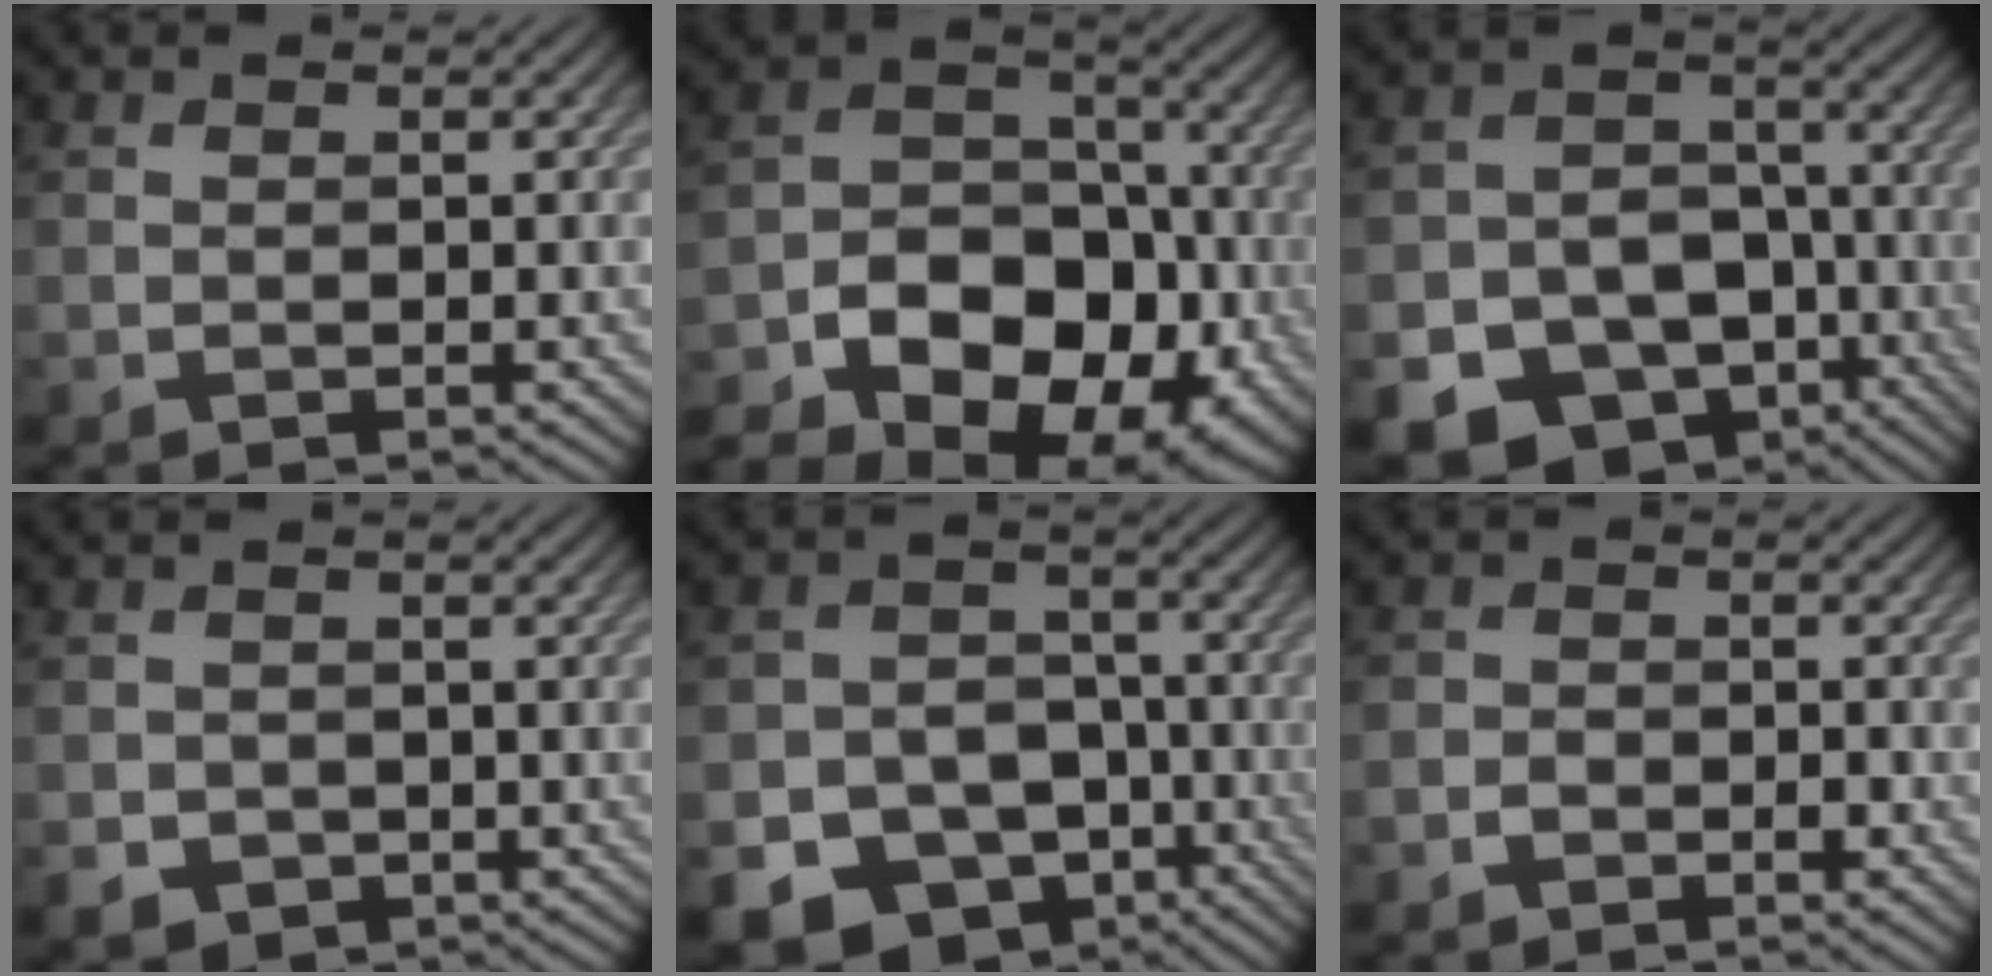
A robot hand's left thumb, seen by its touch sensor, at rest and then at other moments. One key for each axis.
{"total": 17.0, "fx": -8.1, "fy": 11.9, "fz": 9.0, "tx": -0.157, "ty": -0.028, "tz": -0.128}
{"total": 16.3, "fx": -9.3, "fy": 11.9, "fz": 6.2, "tx": -0.125, "ty": -0.049, "tz": -0.138}
{"total": 3.6, "fx": -1.6, "fy": 3.0, "fz": 1.1, "tx": -0.022, "ty": -0.013, "tz": -0.027}
{"total": 14.9, "fx": -8.6, "fy": 10.9, "fz": 5.2, "tx": -0.108, "ty": -0.047, "tz": -0.134}
{"total": 2.0, "fx": -1.2, "fy": 1.4, "fz": 0.8, "tx": -0.005, "ty": 0.006, "tz": -0.030}